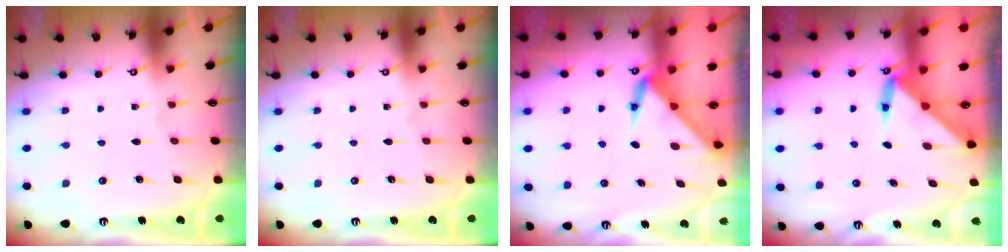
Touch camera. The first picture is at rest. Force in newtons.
{"total": 0.0}
{"total": 3.4, "press": 3.4, "slide": 0.1}
{"total": 3.9, "press": 3.9, "slide": 0.4}